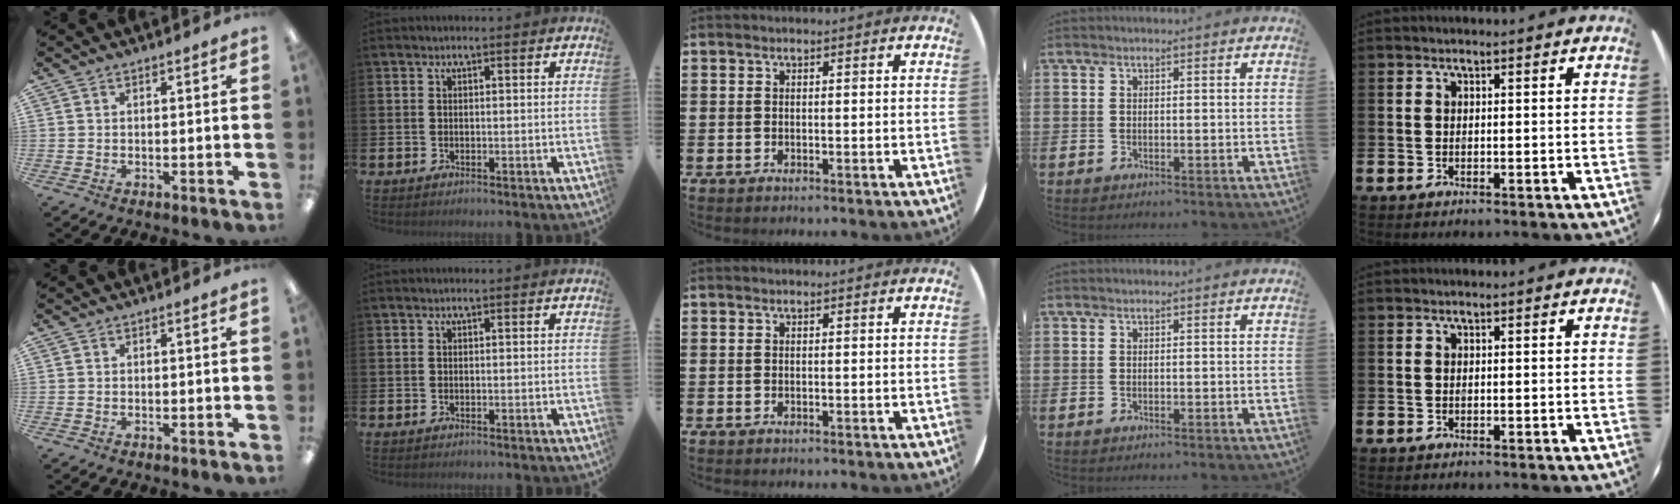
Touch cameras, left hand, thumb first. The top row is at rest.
{}